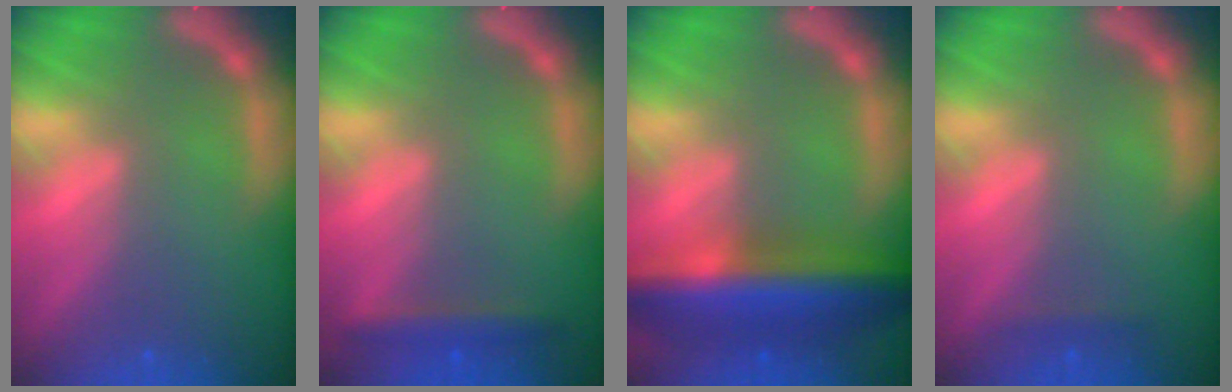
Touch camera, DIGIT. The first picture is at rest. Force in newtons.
{"total": 2.4}
{"total": 10.0}
{"total": 0.9}